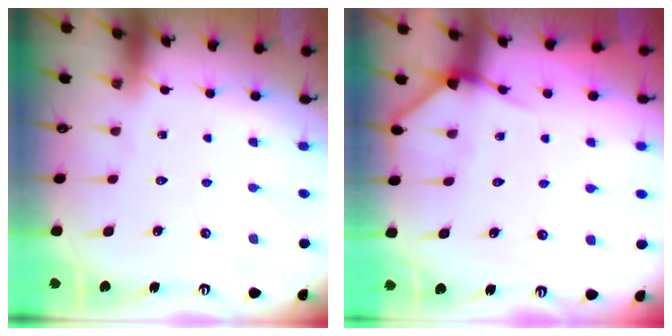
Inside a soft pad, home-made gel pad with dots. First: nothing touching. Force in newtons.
{"total": 5.4, "press": 5.4, "slide": 0.5}